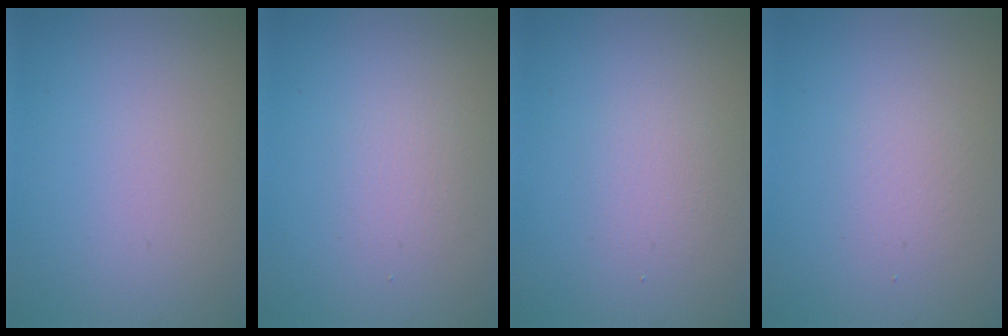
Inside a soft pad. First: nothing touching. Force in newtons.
{"total": 1.3, "press": 1.3, "slide": 0.1}
{"total": 1.4, "press": 1.4, "slide": 0.1}
{"total": 1.4, "press": 1.4, "slide": 0.1}